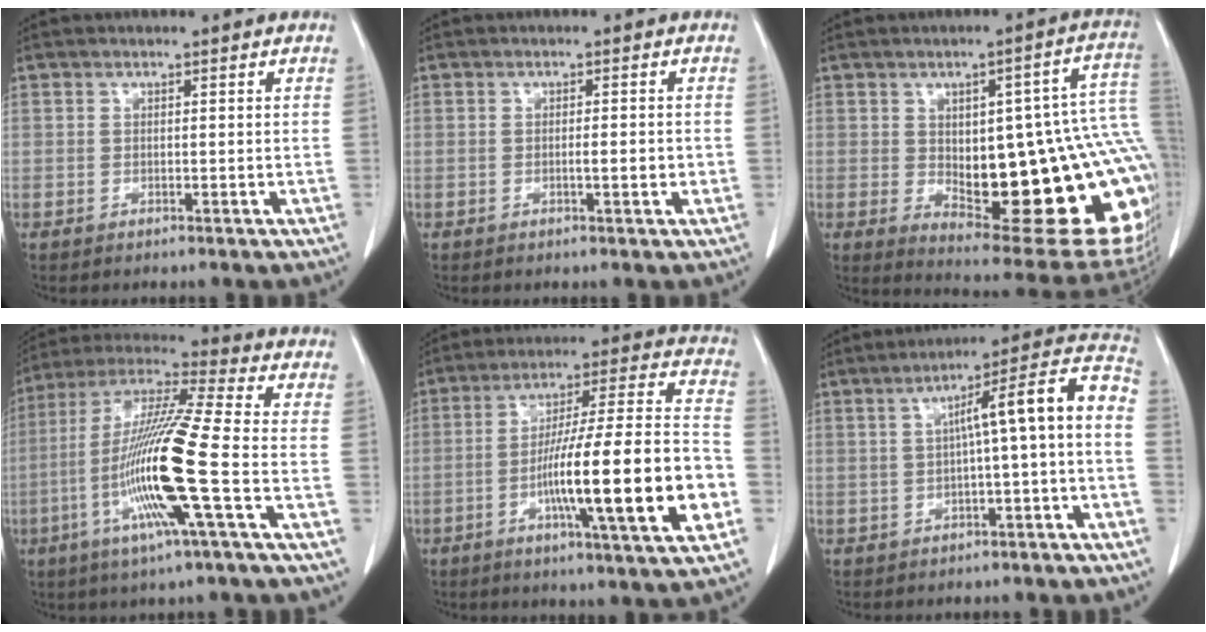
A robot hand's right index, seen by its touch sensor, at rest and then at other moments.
{"total": 2.0, "force": [-0.4, 0.3, 1.9], "torque": [-0.033, 0.000, -0.007]}
{"total": 27.4, "force": [-2.3, 7.5, 26.3], "torque": [-0.267, 0.014, -0.010]}
{"total": 16.7, "force": [-4.7, -1.0, 16.0], "torque": [-0.322, -0.012, -0.101]}
{"total": 20.6, "force": [-6.0, 0.6, 19.7], "torque": [-0.295, 0.001, -0.095]}
{"total": 10.7, "force": [-1.0, 0.2, 10.6], "torque": [-0.147, 0.038, -0.018]}